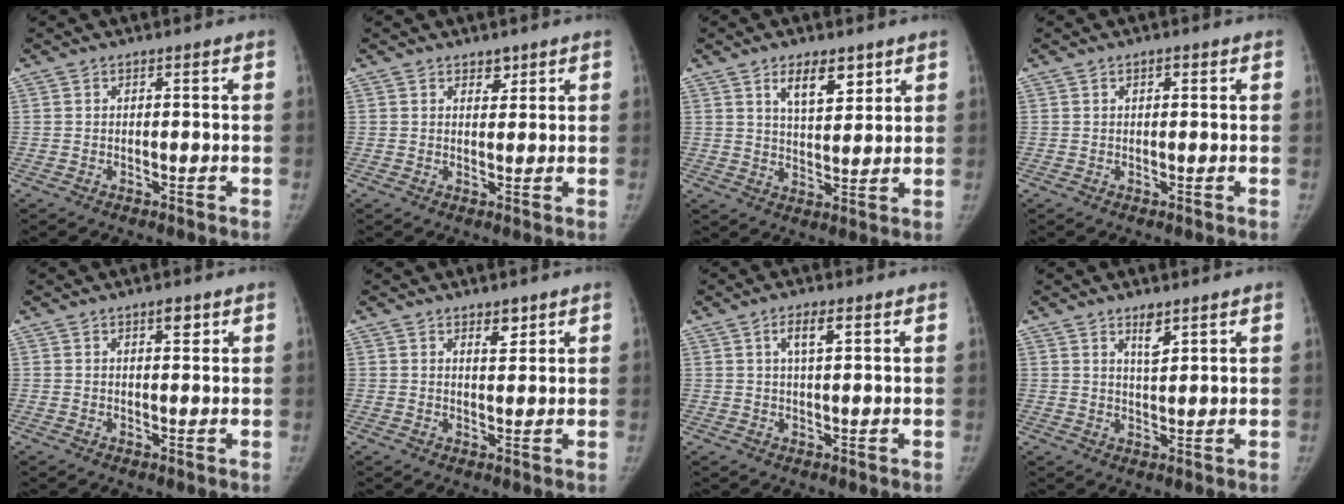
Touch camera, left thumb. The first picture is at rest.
{"total": 2.0, "force": [1.4, 1.2, 0.6], "torque": [0.008, -0.009, 0.019]}
{"total": 7.4, "force": [4.3, 3.3, 5.0], "torque": [-0.056, -0.030, 0.071]}
{"total": 1.1, "force": [0.5, 0.6, 0.8], "torque": [-0.010, 0.001, 0.006]}
{"total": 2.1, "force": [1.2, 0.8, 1.5], "torque": [-0.013, -0.006, 0.019]}
{"total": 2.8, "force": [1.9, 1.4, 1.6], "torque": [-0.010, -0.013, 0.030]}
{"total": 3.9, "force": [1.7, 1.3, 3.3], "torque": [-0.058, 0.000, 0.031]}
{"total": 3.6, "force": [2.4, 1.2, 2.5], "torque": [-0.032, -0.018, 0.042]}